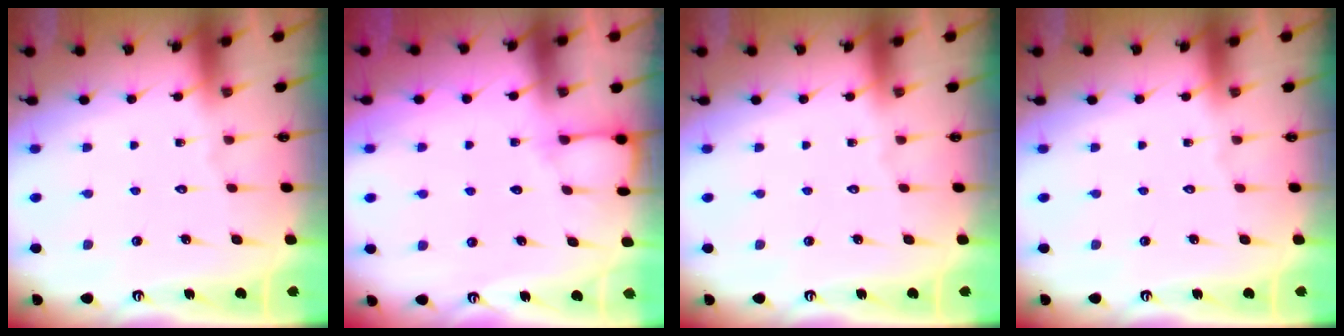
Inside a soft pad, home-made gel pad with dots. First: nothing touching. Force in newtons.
{"total": 4.3, "press": 4.3, "slide": 0.4}
{"total": 0.0}
{"total": 0.0}